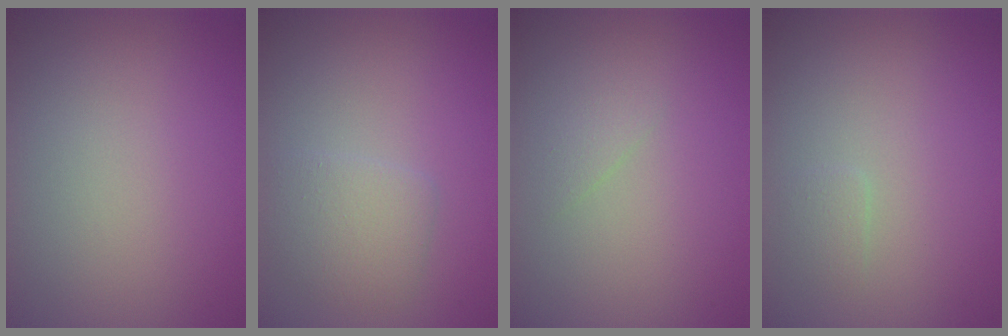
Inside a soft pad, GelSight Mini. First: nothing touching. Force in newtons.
{"total": 2.6, "press": 2.6, "slide": 0.1}
{"total": 0.8, "press": 0.8, "slide": 0.0}
{"total": 0.7, "press": 0.7, "slide": 0.1}